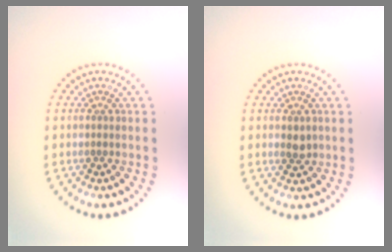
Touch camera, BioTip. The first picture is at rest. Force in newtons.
{"total": 1.3, "press": 1.3, "slide": 0.1}